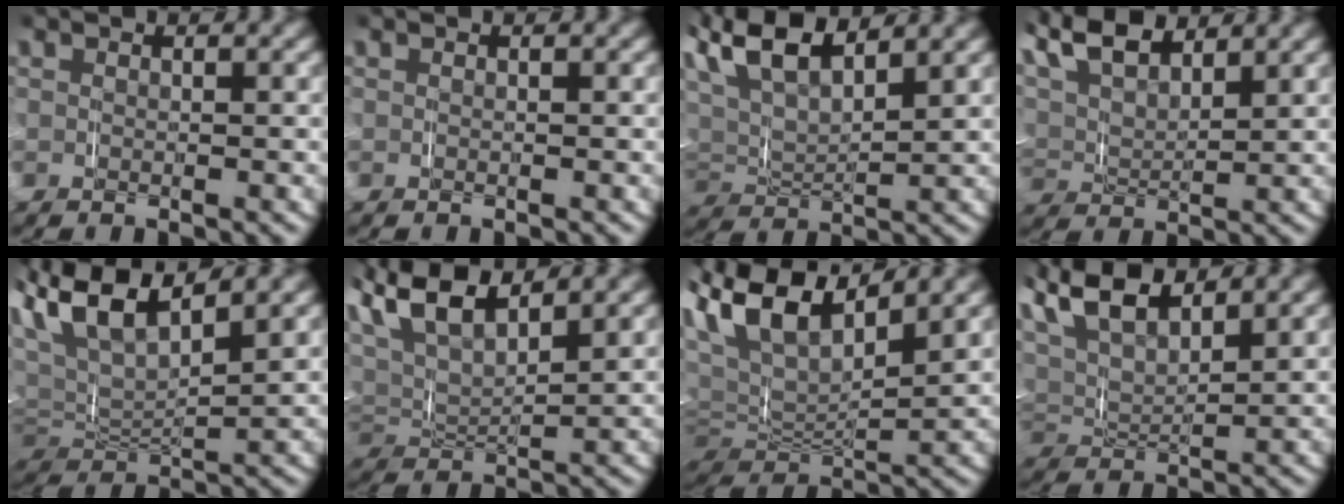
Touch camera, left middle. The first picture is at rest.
{"total": 0.0}
{"total": 8.8, "force": [3.0, 6.3, 5.4], "torque": [-0.146, -0.011, 0.042]}
{"total": 6.9, "force": [4.3, 3.4, 4.2], "torque": [-0.106, 0.002, 0.069]}
{"total": 10.5, "force": [3.5, 7.3, 6.7], "torque": [-0.160, -0.003, 0.048]}
{"total": 9.7, "force": [3.1, 7.2, 5.7], "torque": [-0.152, -0.011, 0.043]}
{"total": 12.3, "force": [4.7, 7.9, 8.2], "torque": [-0.184, -0.002, 0.073]}
{"total": 8.4, "force": [3.9, 5.2, 5.3], "torque": [-0.137, -0.002, 0.056]}